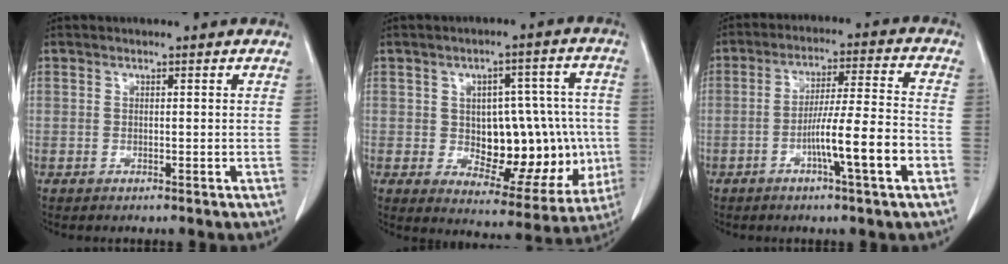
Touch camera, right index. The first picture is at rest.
{"total": 16.9, "force": [-1.4, 8.5, 14.6], "torque": [-0.185, 0.030, 0.004]}
{"total": 10.9, "force": [-4.1, -0.1, 10.1], "torque": [-0.170, 0.003, -0.069]}